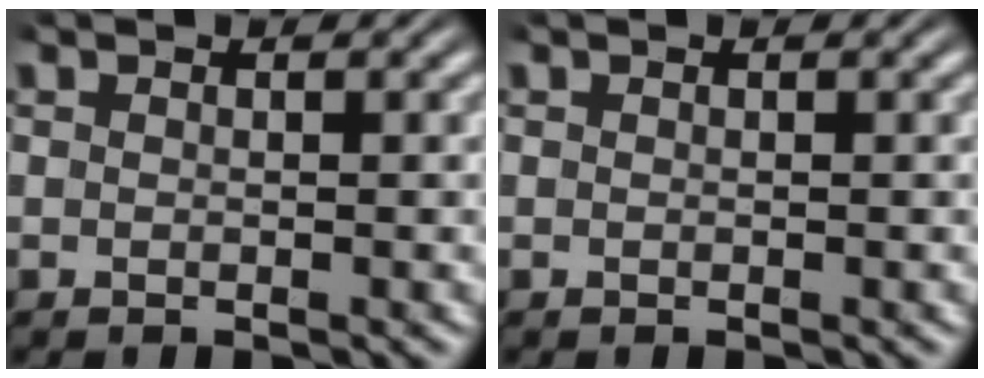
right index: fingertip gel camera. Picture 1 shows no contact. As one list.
[{"total": 0.0}]